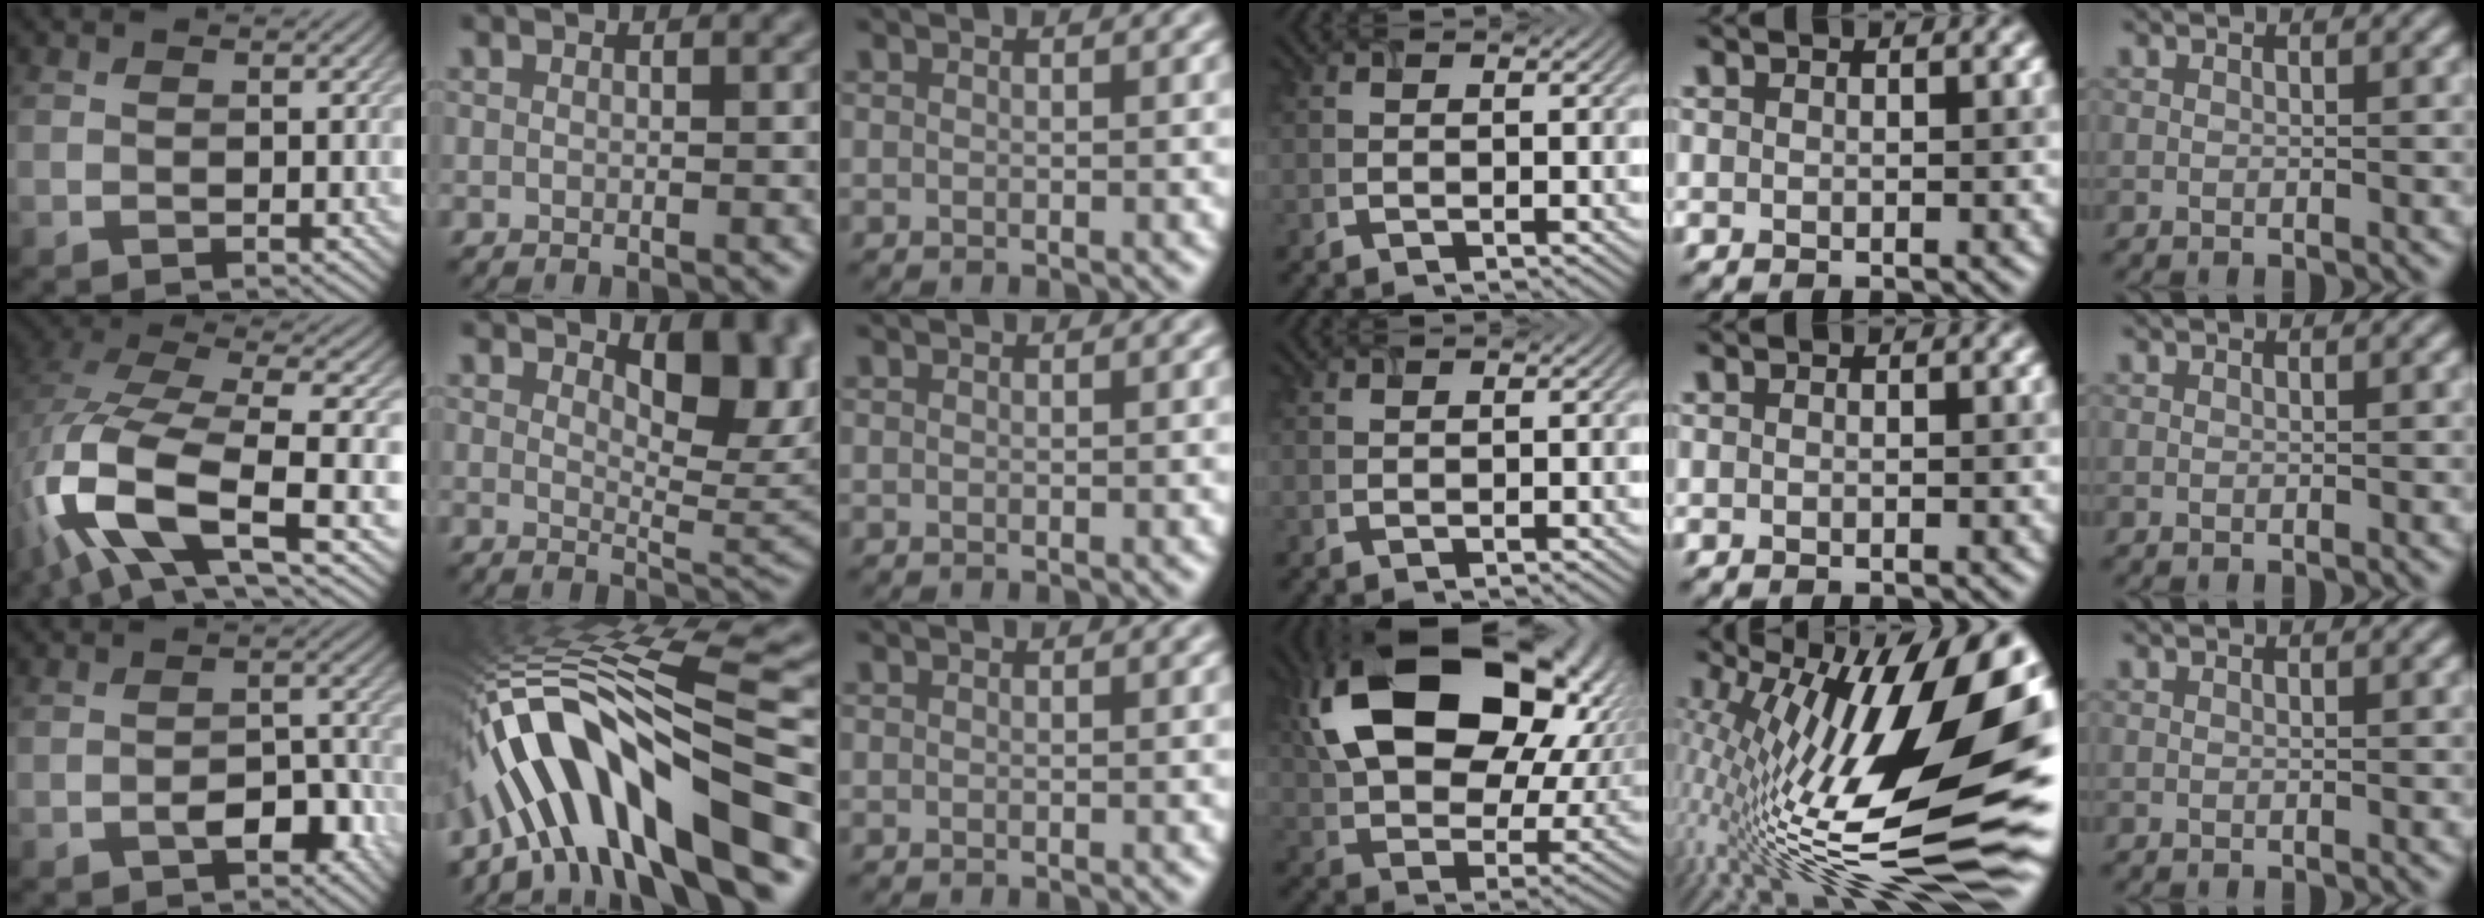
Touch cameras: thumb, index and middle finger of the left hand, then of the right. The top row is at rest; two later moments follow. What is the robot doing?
{"motion": "open", "object": "airpods case & airpods"}